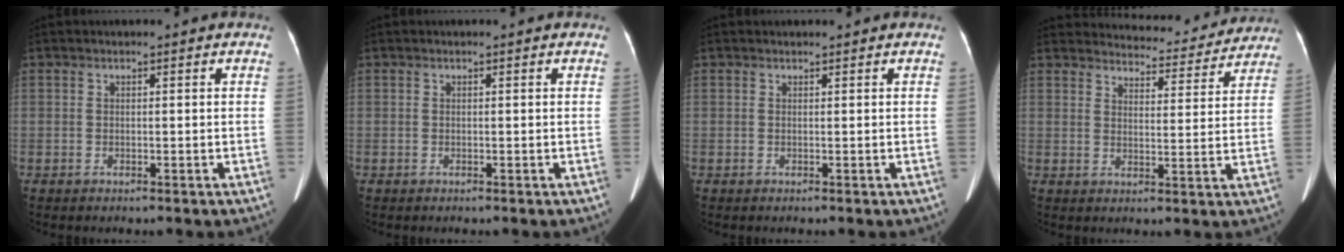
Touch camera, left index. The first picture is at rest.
{"total": 0.0}
{"total": 0.0}
{"total": 10.1, "force": [9.8, 2.1, 0.6], "torque": [0.012, -0.002, 0.108]}